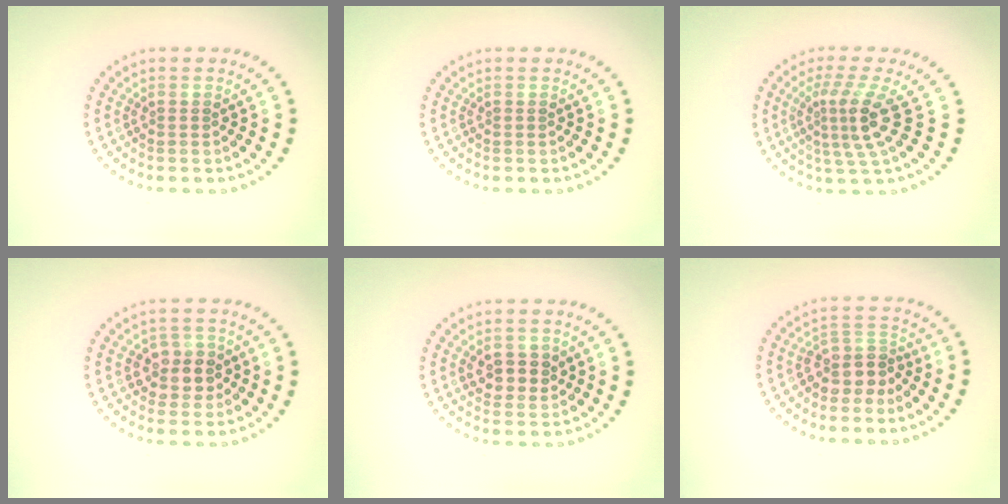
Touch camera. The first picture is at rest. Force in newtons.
{"total": 0.0}
{"total": 3.7, "press": 2.6, "slide": 2.7}
{"total": 2.6, "press": 2.4, "slide": 0.9}
{"total": 2.5, "press": 2.4, "slide": 0.8}
{"total": 3.0, "press": 2.3, "slide": 1.8}